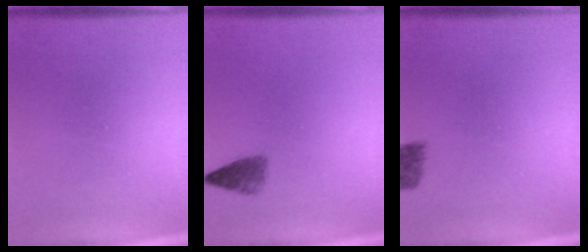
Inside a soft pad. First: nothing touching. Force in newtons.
{"total": 2.2}
{"total": 1.9}